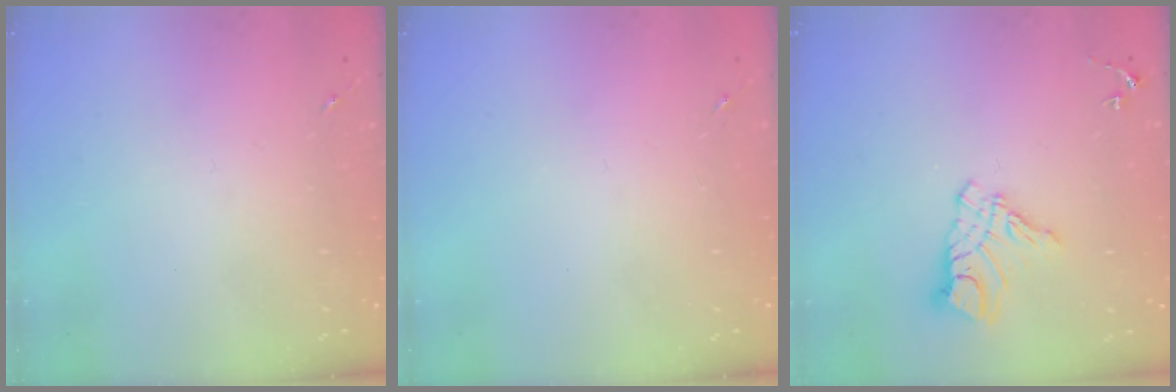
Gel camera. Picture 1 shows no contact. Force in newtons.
{"total": 0.0}
{"total": 11.3, "press": 11.2, "slide": 0.9}